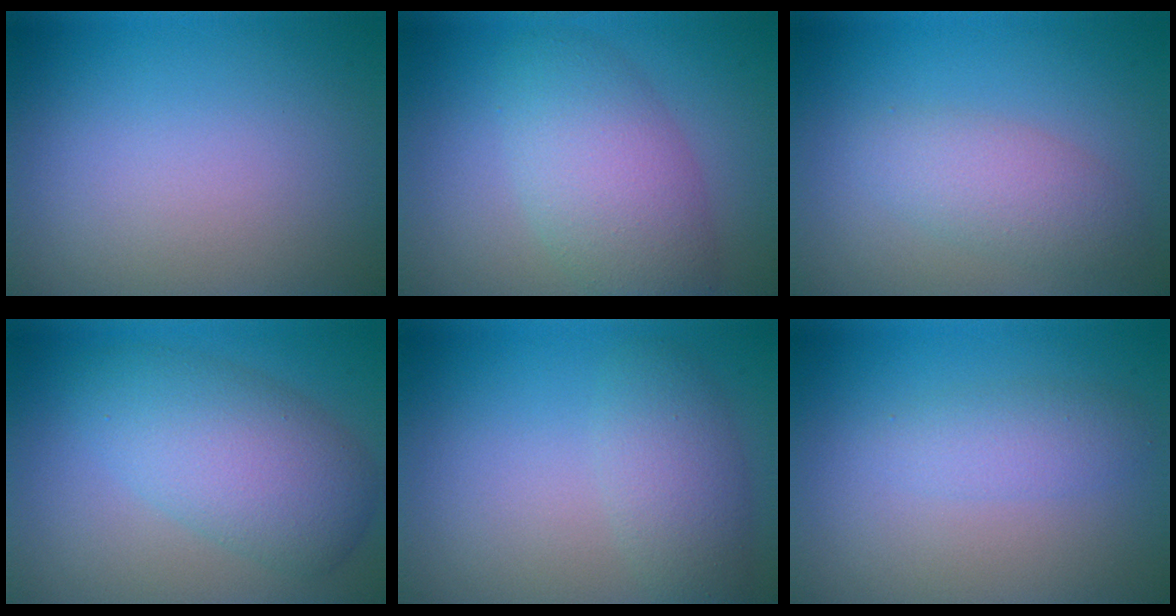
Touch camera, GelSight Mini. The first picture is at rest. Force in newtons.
{"total": 5.8, "press": 5.8, "slide": 0.2}
{"total": 3.0, "press": 3.0, "slide": 0.1}
{"total": 6.4, "press": 6.4, "slide": 0.1}
{"total": 2.6, "press": 2.6, "slide": 0.2}
{"total": 2.0, "press": 2.0, "slide": 0.0}